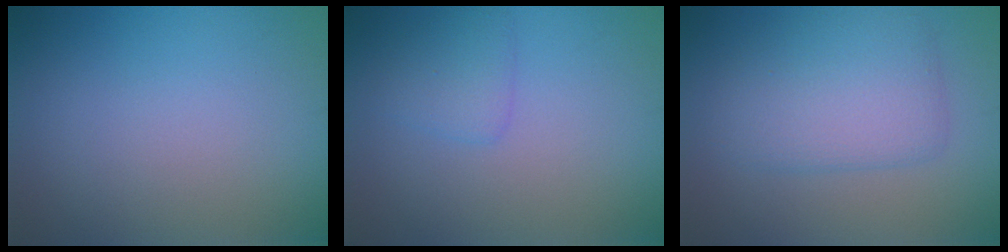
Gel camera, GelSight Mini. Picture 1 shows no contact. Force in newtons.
{"total": 1.8, "press": 1.8, "slide": 0.1}
{"total": 4.4, "press": 4.4, "slide": 0.1}